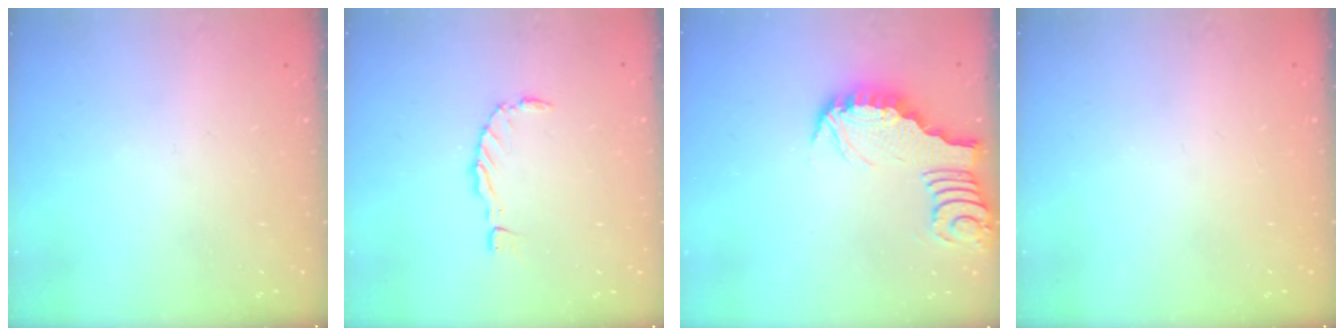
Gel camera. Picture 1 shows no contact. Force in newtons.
{"total": 0.0}
{"total": 3.1, "press": 3.1, "slide": 0.3}
{"total": 1.6, "press": 1.5, "slide": 0.2}